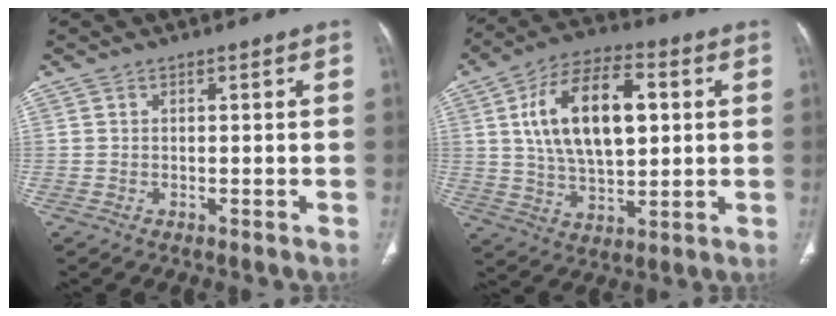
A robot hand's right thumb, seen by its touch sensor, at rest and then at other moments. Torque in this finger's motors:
{"motor_torque": [-0.77, 1.63, 0.91, 0.78, 0.26]}